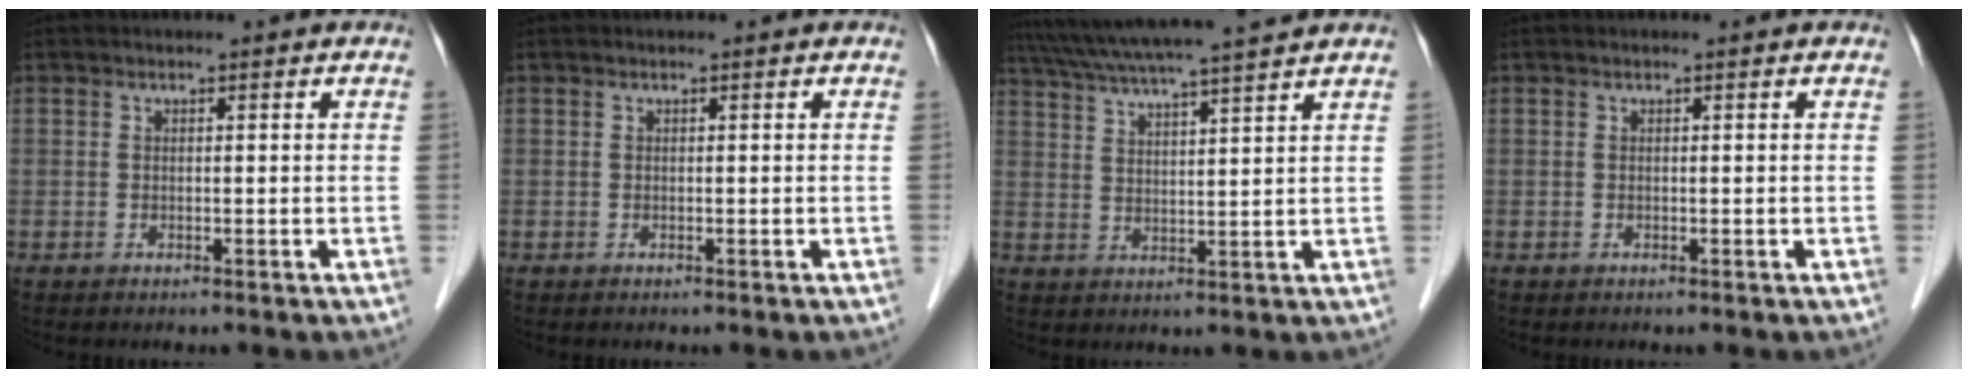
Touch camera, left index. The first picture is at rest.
{"total": 0.0}
{"total": 13.7, "force": [12.0, -1.0, 6.5], "torque": [-0.118, 0.022, 0.181]}
{"total": 0.0}